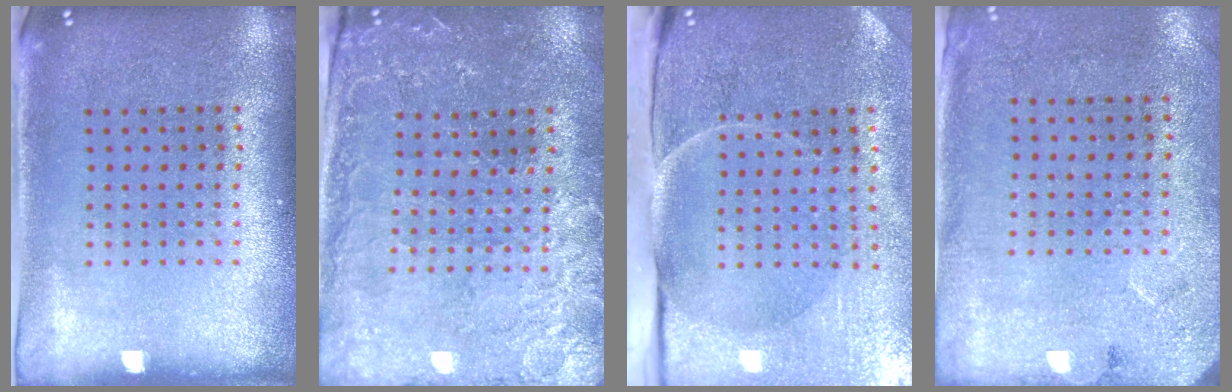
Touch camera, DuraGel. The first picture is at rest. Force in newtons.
{"total": 1.0, "press": 0.9, "slide": 0.3}
{"total": 5.0, "press": 3.9, "slide": 3.1}
{"total": 2.7, "press": 2.2, "slide": 1.6}